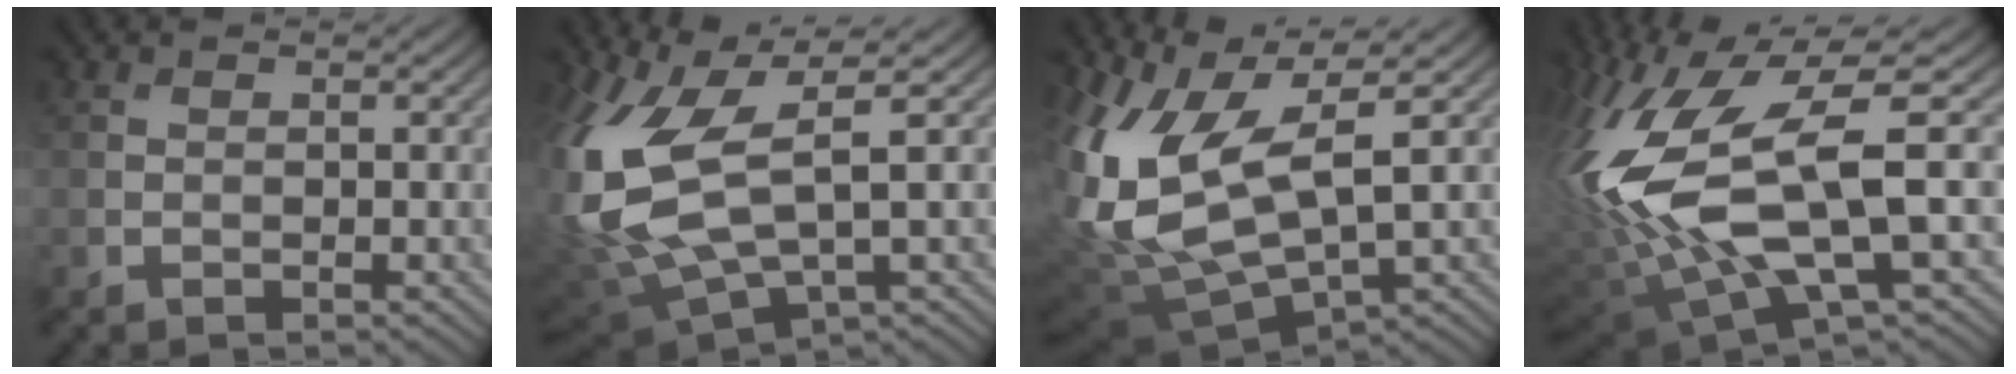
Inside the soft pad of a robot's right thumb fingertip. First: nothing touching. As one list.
[{"total": 14.2, "force": [0.5, 5.9, 13.0], "torque": [-0.320, -0.021, 0.030]}, {"total": 14.6, "force": [2.4, 6.3, 13.0], "torque": [-0.313, -0.014, 0.064]}, {"total": 17.6, "force": [-0.5, 6.4, 16.4], "torque": [-0.385, -0.018, 0.018]}]